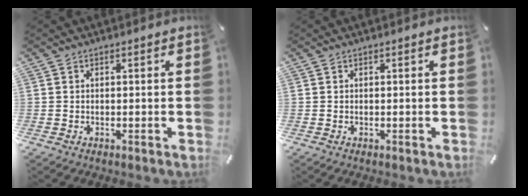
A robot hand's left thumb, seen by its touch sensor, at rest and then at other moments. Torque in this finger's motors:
{"motor_torque": [-0.03, 0.03, -0.01, 0.08, 0.00]}